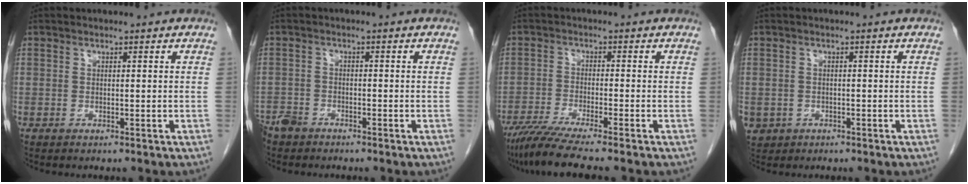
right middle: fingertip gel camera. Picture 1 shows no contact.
{"total": 2.9, "force": [-2.5, 1.2, 0.7], "torque": [-0.014, 0.001, -0.047]}
{"total": 8.3, "force": [-6.8, -0.9, 4.7], "torque": [-0.073, -0.026, -0.115]}
{"total": 3.7, "force": [-1.7, 3.2, 0.6], "torque": [-0.012, 0.003, -0.023]}